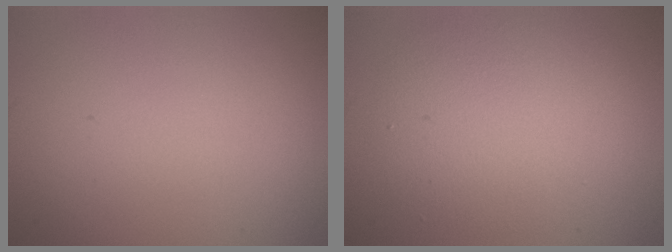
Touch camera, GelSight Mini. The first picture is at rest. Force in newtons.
{"total": 4.8, "press": 4.8, "slide": 0.4}